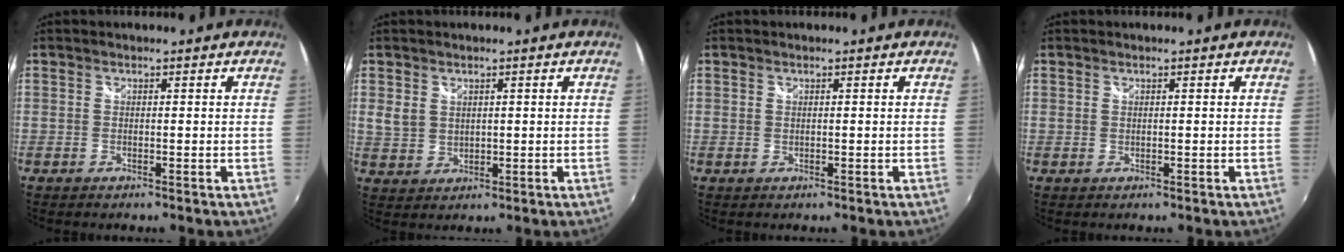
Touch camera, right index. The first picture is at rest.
{"total": 3.7, "force": [1.4, 2.9, 1.8], "torque": [-0.029, 0.001, 0.033]}
{"total": 0.0}
{"total": 0.0}